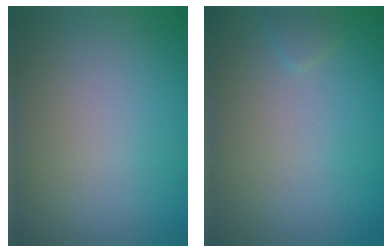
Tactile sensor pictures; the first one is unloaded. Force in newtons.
{"total": 0.6, "press": 0.6, "slide": 0.1}